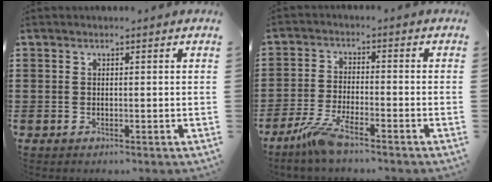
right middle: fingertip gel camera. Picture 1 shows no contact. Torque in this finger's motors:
{"motor_torque": [0.26, -0.39, 0.38, 0.11]}